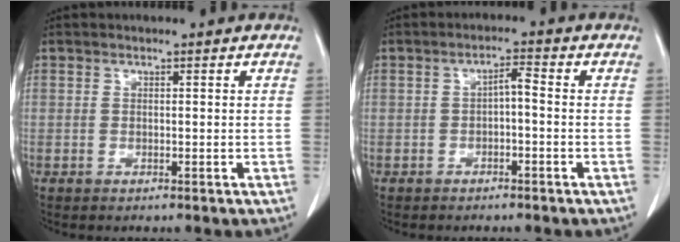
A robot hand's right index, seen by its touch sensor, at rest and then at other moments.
{"total": 2.5, "force": [-0.5, 0.6, 2.3], "torque": [-0.040, 0.014, -0.005]}